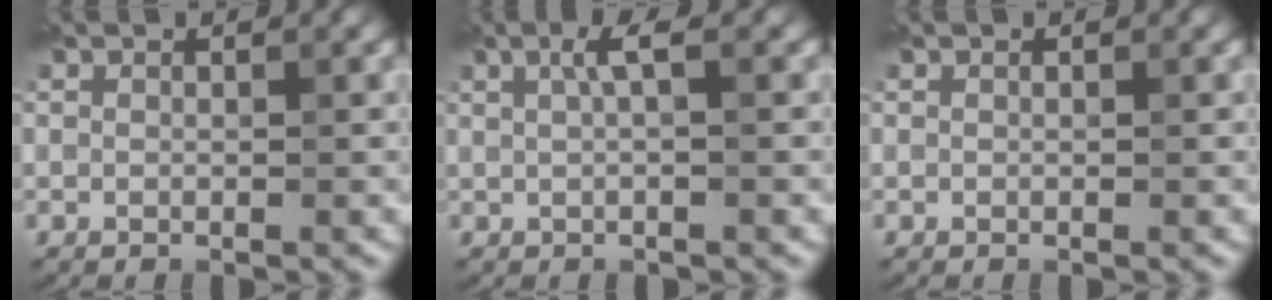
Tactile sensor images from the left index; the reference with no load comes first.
{"total": 2.0, "force": [0.6, 0.3, 1.9], "torque": [-0.035, 0.007, 0.009]}
{"total": 0.0}